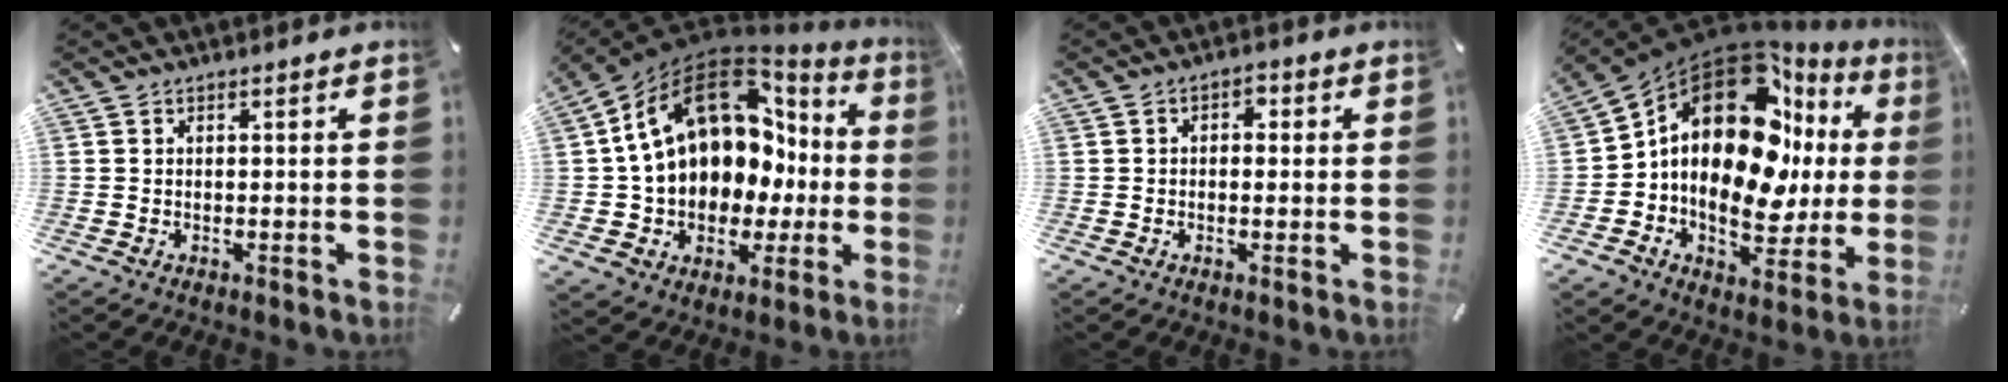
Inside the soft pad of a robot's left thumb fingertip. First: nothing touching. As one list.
[{"total": 18.5, "force": [5.9, 13.1, 11.7], "torque": [-0.207, -0.040, 0.101]}, {"total": 2.2, "force": [-0.5, 1.6, 1.5], "torque": [-0.020, 0.006, -0.012]}, {"total": 21.5, "force": [4.7, 13.4, 16.2], "torque": [-0.270, -0.047, 0.068]}]